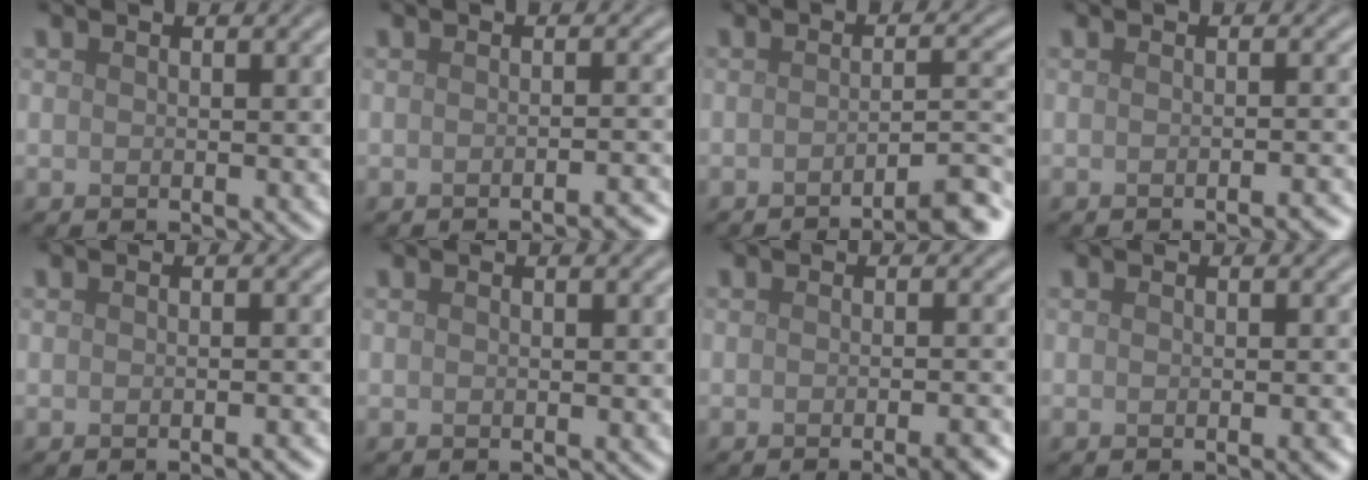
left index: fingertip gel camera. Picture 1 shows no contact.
{"total": 2.3, "force": [-1.6, 0.5, 1.6], "torque": [-0.008, 0.003, -0.027]}
{"total": 4.9, "force": [-3.3, 0.8, 3.4], "torque": [-0.032, 0.014, -0.053]}
{"total": 1.9, "force": [-1.2, 0.4, 1.3], "torque": [-0.007, 0.001, -0.020]}
{"total": 1.1, "force": [-0.7, 0.2, 0.8], "torque": [-0.006, 0.001, -0.012]}
{"total": 0.0}
{"total": 4.0, "force": [-2.1, 1.1, 3.3], "torque": [-0.025, 0.002, -0.025]}
{"total": 1.2, "force": [-0.5, 0.2, 1.1], "torque": [-0.010, 0.000, -0.007]}